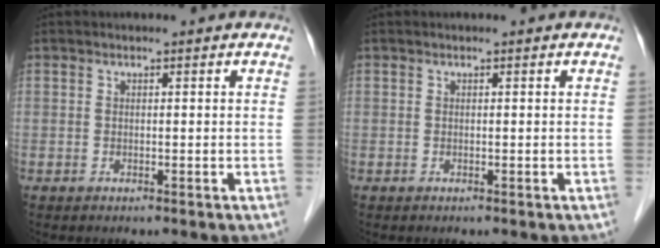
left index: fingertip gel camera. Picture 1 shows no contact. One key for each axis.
{"total": 0.0}